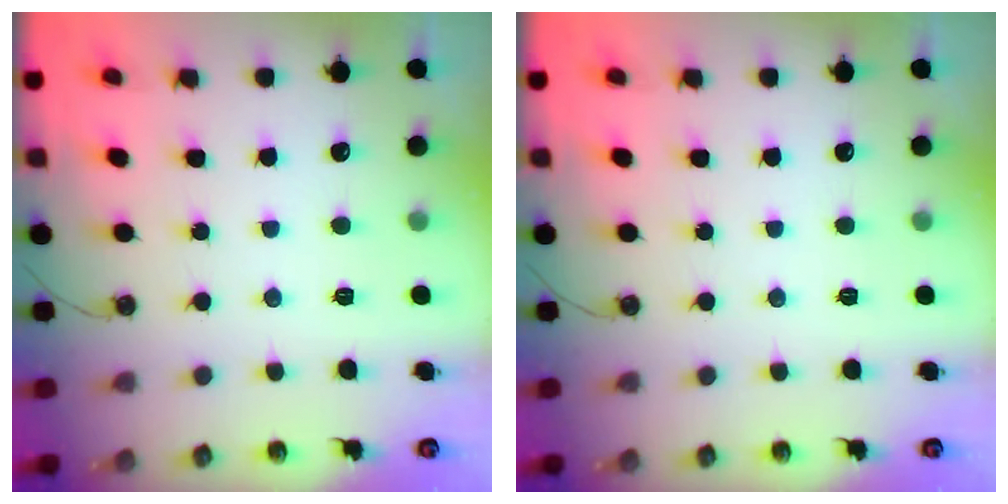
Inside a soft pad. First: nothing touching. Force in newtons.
{"total": 0.0}